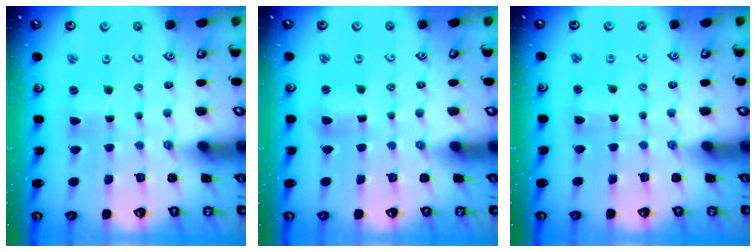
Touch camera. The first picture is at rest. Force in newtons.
{"total": 2.2, "press": 2.2, "slide": 0.3}
{"total": 2.5, "press": 2.4, "slide": 0.4}